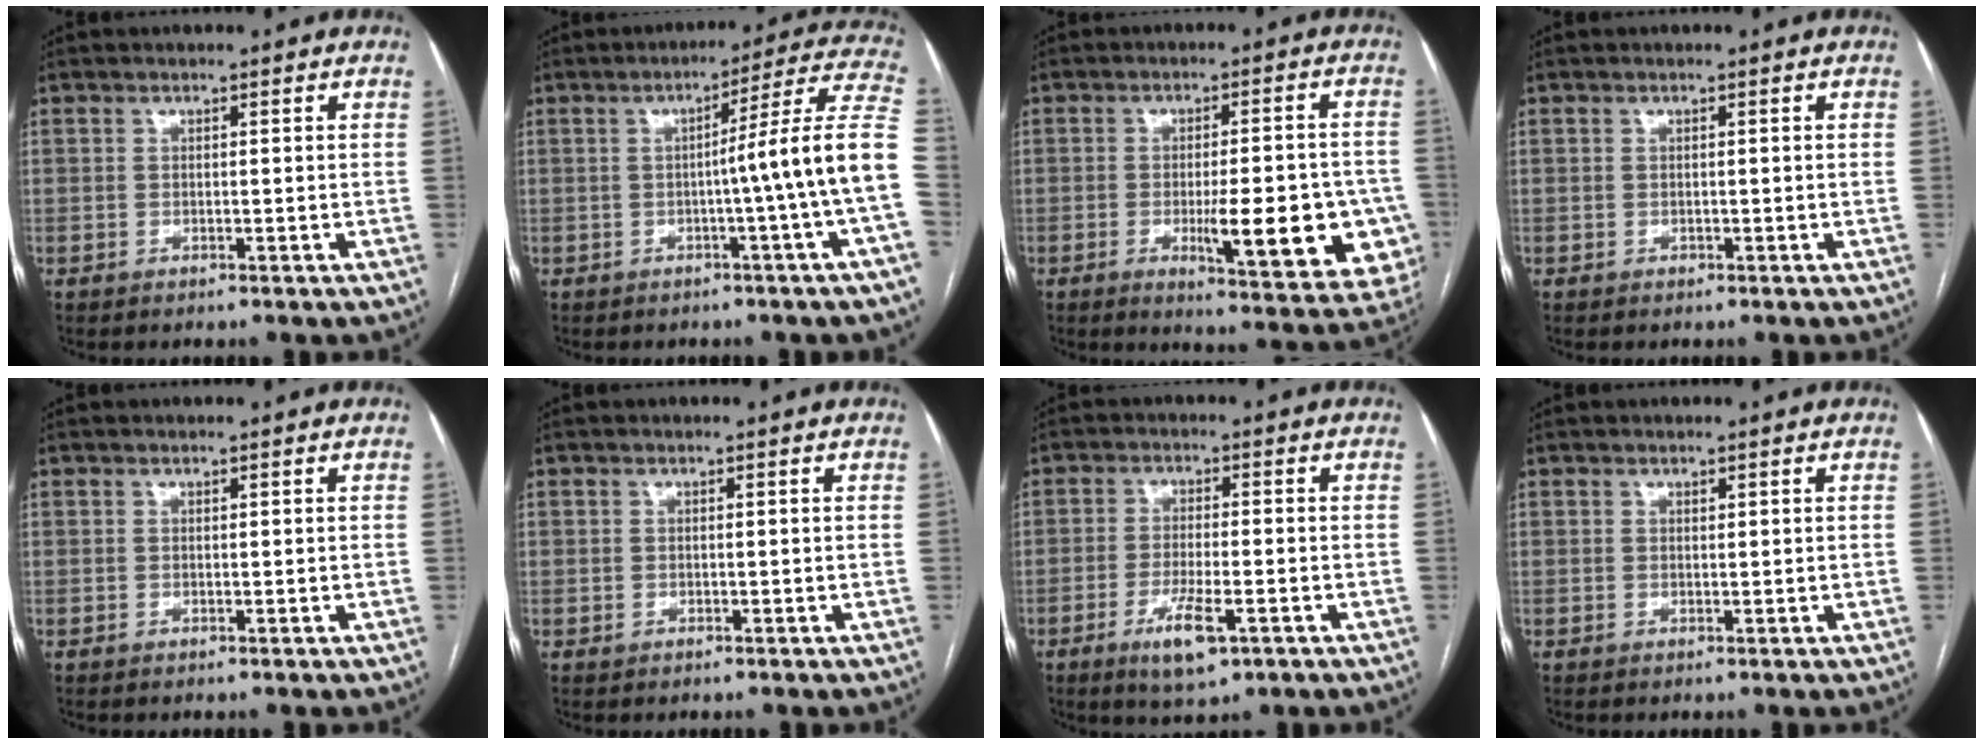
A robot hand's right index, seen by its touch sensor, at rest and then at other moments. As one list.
[{"total": 12.2, "force": [-2.1, -2.7, 11.7], "torque": [-0.142, 0.017, -0.034]}, {"total": 15.7, "force": [-4.3, 3.5, 14.7], "torque": [-0.132, 0.008, -0.039]}, {"total": 0.0}, {"total": 0.0}, {"total": 0.8, "force": [0.0, 0.8, 0.0], "torque": [0.002, 0.004, -0.002]}, {"total": 6.6, "force": [-3.2, 1.5, 5.6], "torque": [-0.107, -0.011, -0.049]}, {"total": 0.0}]